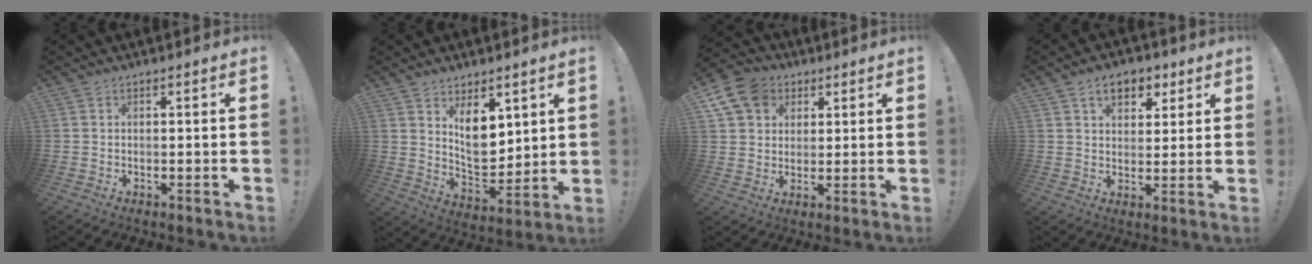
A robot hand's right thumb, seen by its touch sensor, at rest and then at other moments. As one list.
[{"total": 10.9, "force": [5.6, 7.0, 6.2], "torque": [-0.080, -0.045, 0.108]}, {"total": 11.4, "force": [4.7, 9.3, 4.5], "torque": [-0.069, -0.018, 0.096]}, {"total": 8.9, "force": [4.5, 6.0, 4.9], "torque": [-0.061, -0.013, 0.082]}]